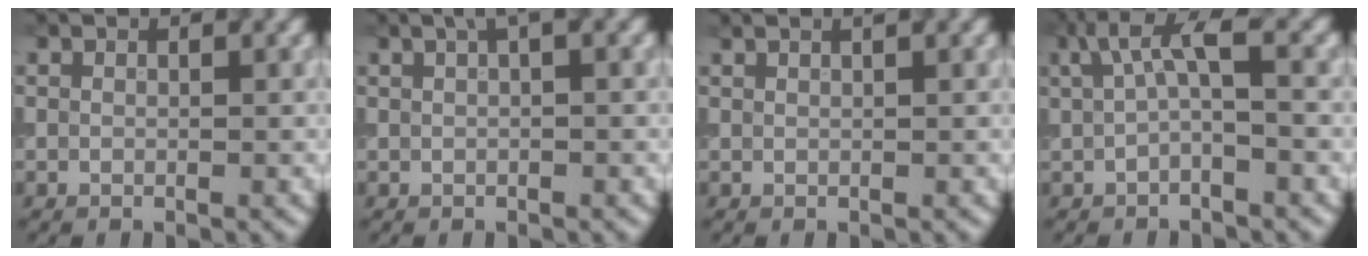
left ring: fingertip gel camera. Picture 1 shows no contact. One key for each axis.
{"total": 2.0, "fx": 0.8, "fy": 0.5, "fz": 1.7, "tx": -0.024, "ty": 0.006, "tz": 0.012}
{"total": 1.0, "fx": 0.7, "fy": 0.3, "fz": 0.7, "tx": -0.005, "ty": -0.001, "tz": 0.004}
{"total": 3.7, "fx": 0.9, "fy": 1.0, "fz": 3.4, "tx": -0.063, "ty": 0.009, "tz": 0.009}